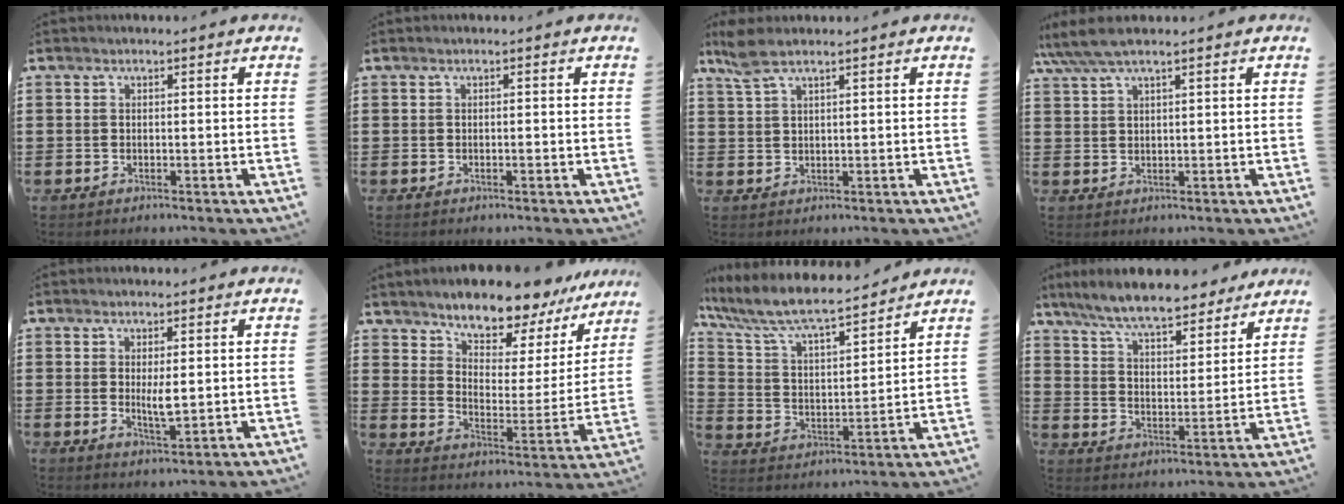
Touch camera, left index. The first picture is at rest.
{"total": 0.5, "force": [-0.1, 0.1, 0.5], "torque": [-0.011, -0.004, 0.000]}
{"total": 3.5, "force": [2.3, 0.8, 2.5], "torque": [-0.055, 0.002, 0.043]}
{"total": 4.3, "force": [3.1, 0.5, 2.9], "torque": [-0.070, -0.001, 0.055]}
{"total": 3.7, "force": [0.6, 0.9, 3.5], "torque": [-0.059, -0.003, 0.009]}
{"total": 8.4, "force": [8.0, 1.9, 1.9], "torque": [-0.062, -0.065, 0.140]}
{"total": 8.2, "force": [7.3, 1.0, 3.6], "torque": [-0.103, -0.046, 0.122]}
{"total": 8.8, "force": [7.8, 1.2, 3.8], "torque": [-0.104, -0.036, 0.139]}